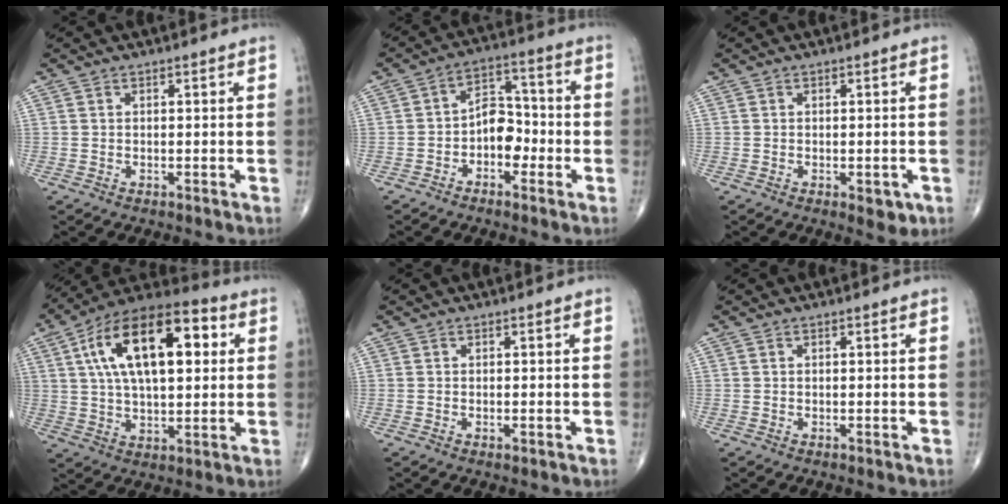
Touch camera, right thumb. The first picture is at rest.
{"total": 7.5, "force": [-2.2, 5.0, 5.2], "torque": [-0.049, 0.034, -0.050]}
{"total": 3.0, "force": [-1.0, 1.5, 2.4], "torque": [-0.019, -0.002, -0.010]}
{"total": 21.6, "force": [5.7, 10.4, 18.1], "torque": [-0.289, 0.016, 0.083]}
{"total": 0.7, "force": [-0.2, 0.3, 0.6], "torque": [-0.010, -0.002, -0.005]}
{"total": 0.0}